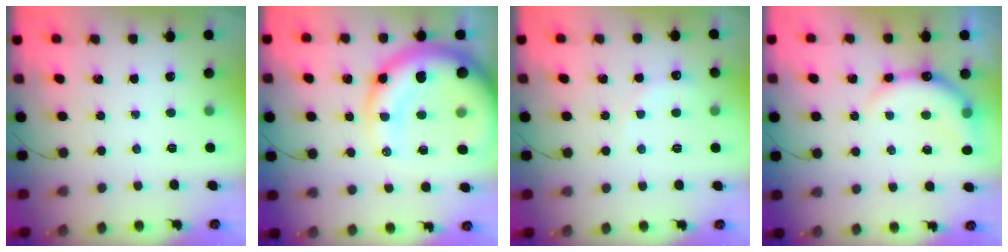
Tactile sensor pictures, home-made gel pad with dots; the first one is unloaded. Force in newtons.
{"total": 20.6, "press": 20.1, "slide": 4.5}
{"total": 3.0, "press": 2.9, "slide": 0.8}
{"total": 9.0, "press": 9.0, "slide": 0.9}